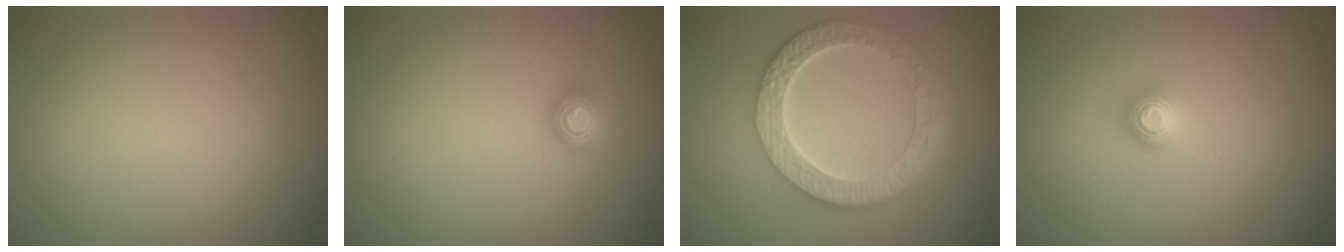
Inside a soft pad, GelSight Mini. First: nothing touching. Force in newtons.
{"total": 1.1, "press": 1.1, "slide": 0.1}
{"total": 6.8, "press": 5.0, "slide": 4.6}
{"total": 1.2, "press": 1.1, "slide": 0.2}